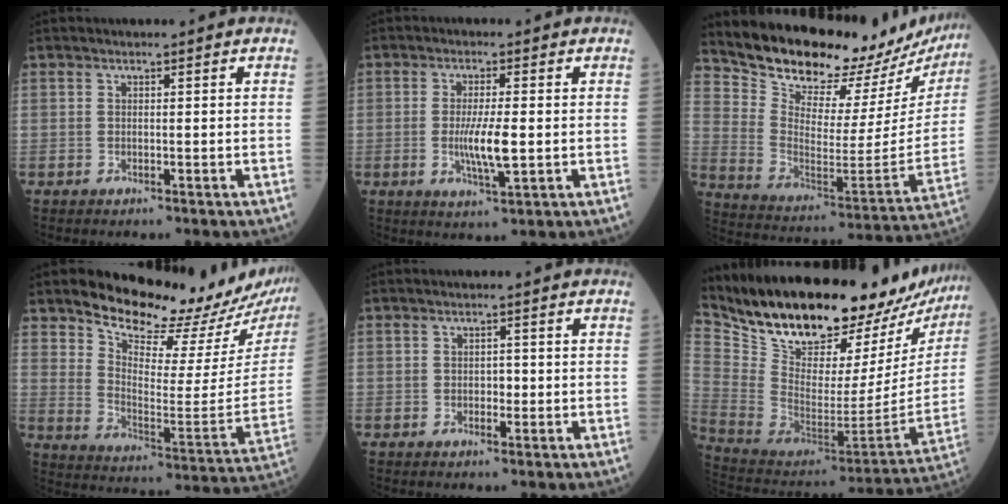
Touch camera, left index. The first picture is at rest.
{"total": 5.7, "force": [-0.6, 0.8, 5.6], "torque": [-0.113, -0.011, -0.010]}
{"total": 24.9, "force": [22.9, 6.4, 7.2], "torque": [-0.121, -0.090, 0.317]}
{"total": 18.8, "force": [17.5, 4.0, 5.6], "torque": [-0.081, -0.090, 0.230]}
{"total": 1.3, "force": [-0.2, 0.9, 0.9], "torque": [-0.011, 0.003, -0.003]}
{"total": 30.6, "force": [26.3, 8.6, 13.1], "torque": [-0.232, -0.064, 0.381]}